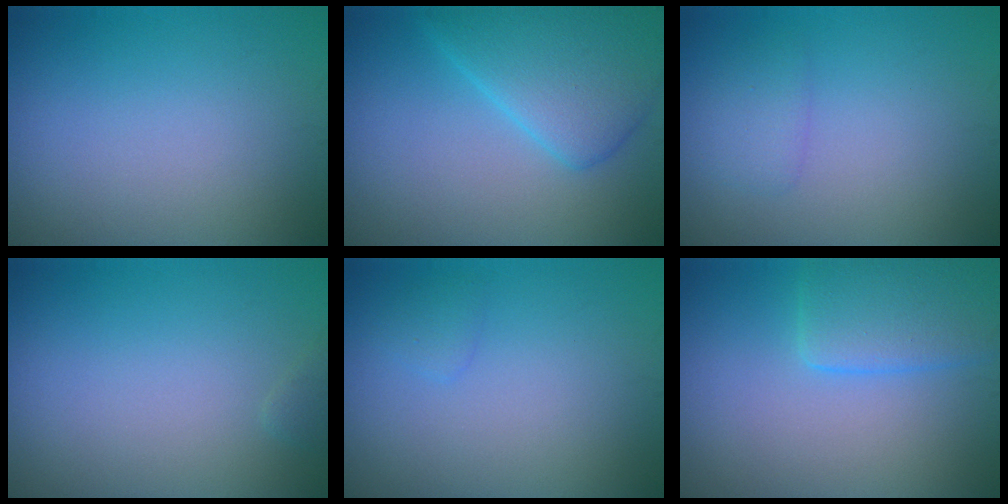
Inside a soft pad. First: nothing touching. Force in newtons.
{"total": 6.2, "press": 6.2, "slide": 0.2}
{"total": 1.4, "press": 1.4, "slide": 0.1}
{"total": 0.6, "press": 0.6, "slide": 0.1}
{"total": 0.8, "press": 0.8, "slide": 0.1}
{"total": 4.4, "press": 4.4, "slide": 0.2}